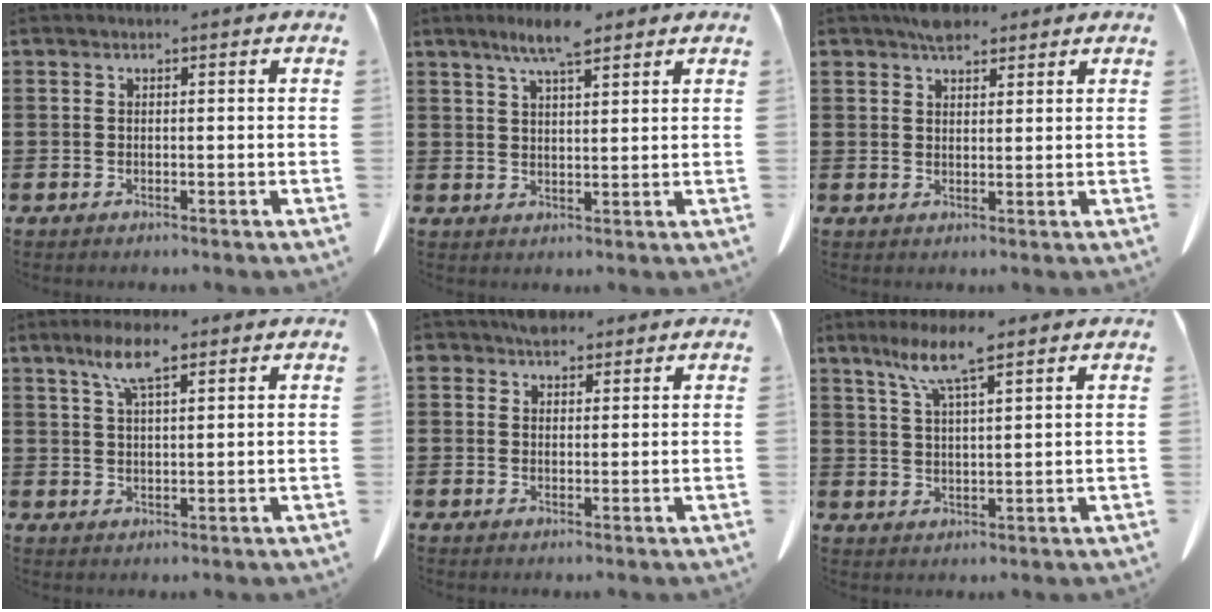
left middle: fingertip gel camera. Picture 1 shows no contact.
{"total": 6.3, "force": [4.6, 1.1, 4.1], "torque": [-0.090, 0.000, 0.080]}
{"total": 3.7, "force": [3.0, 1.5, 1.5], "torque": [-0.029, 0.001, 0.054]}
{"total": 6.3, "force": [3.8, 1.6, 4.7], "torque": [-0.102, 0.007, 0.066]}
{"total": 3.3, "force": [2.6, 1.8, 0.8], "torque": [-0.017, 0.004, 0.050]}
{"total": 7.1, "force": [4.9, 0.8, 5.1], "torque": [-0.112, -0.003, 0.085]}